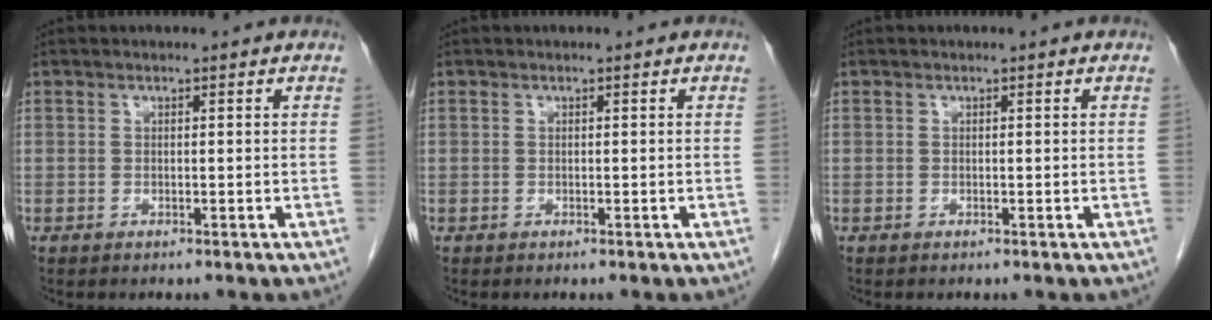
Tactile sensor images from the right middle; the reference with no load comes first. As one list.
[{"total": 0.0}, {"total": 0.0}]